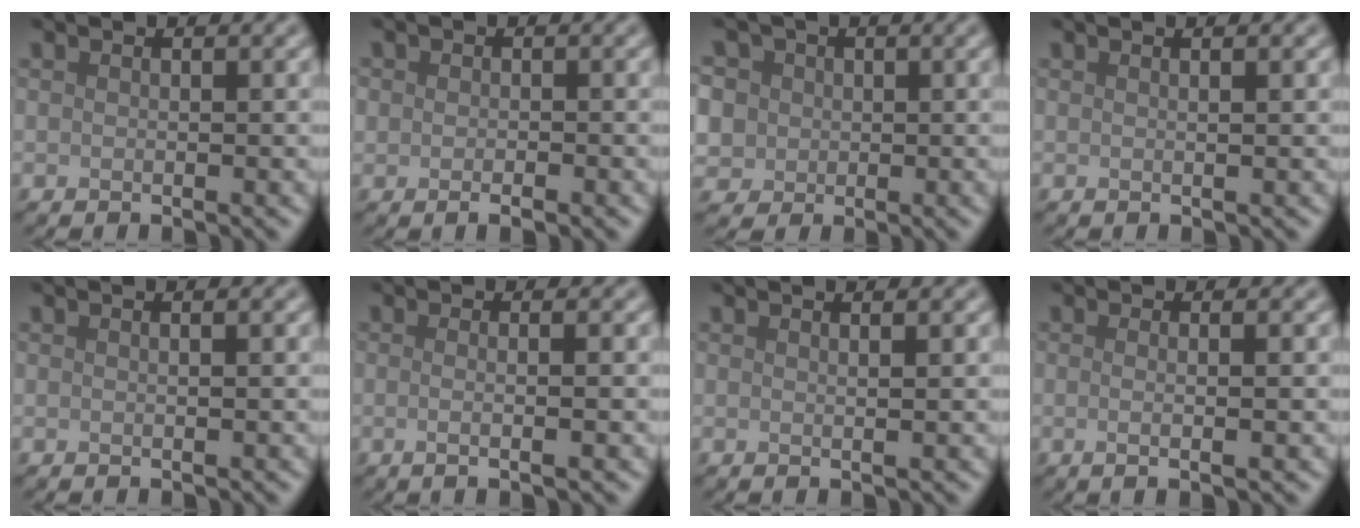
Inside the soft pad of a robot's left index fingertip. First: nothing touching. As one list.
[{"total": 1.6, "force": [-0.5, 1.0, 1.2], "torque": [-0.016, -0.003, -0.006]}, {"total": 7.0, "force": [2.5, 5.9, 2.9], "torque": [-0.056, 0.024, 0.015]}, {"total": 1.3, "force": [0.4, 0.5, 1.1], "torque": [-0.010, 0.001, -0.003]}, {"total": 0.9, "force": [0.2, 0.3, 0.8], "torque": [-0.008, 0.003, -0.003]}, {"total": 4.1, "force": [0.3, 1.8, 3.7], "torque": [-0.024, 0.001, -0.025]}, {"total": 1.6, "force": [0.7, 0.6, 1.3], "torque": [-0.014, 0.004, -0.003]}, {"total": 3.3, "force": [0.1, 1.2, 3.1], "torque": [-0.028, 0.001, -0.021]}]